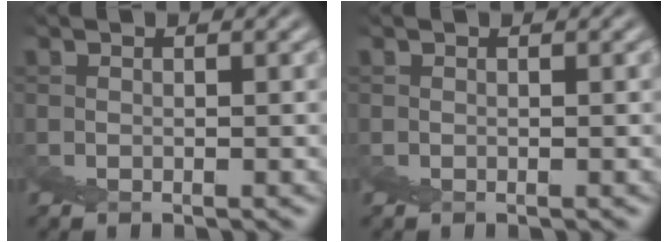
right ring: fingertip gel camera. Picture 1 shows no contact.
{"total": 0.0}